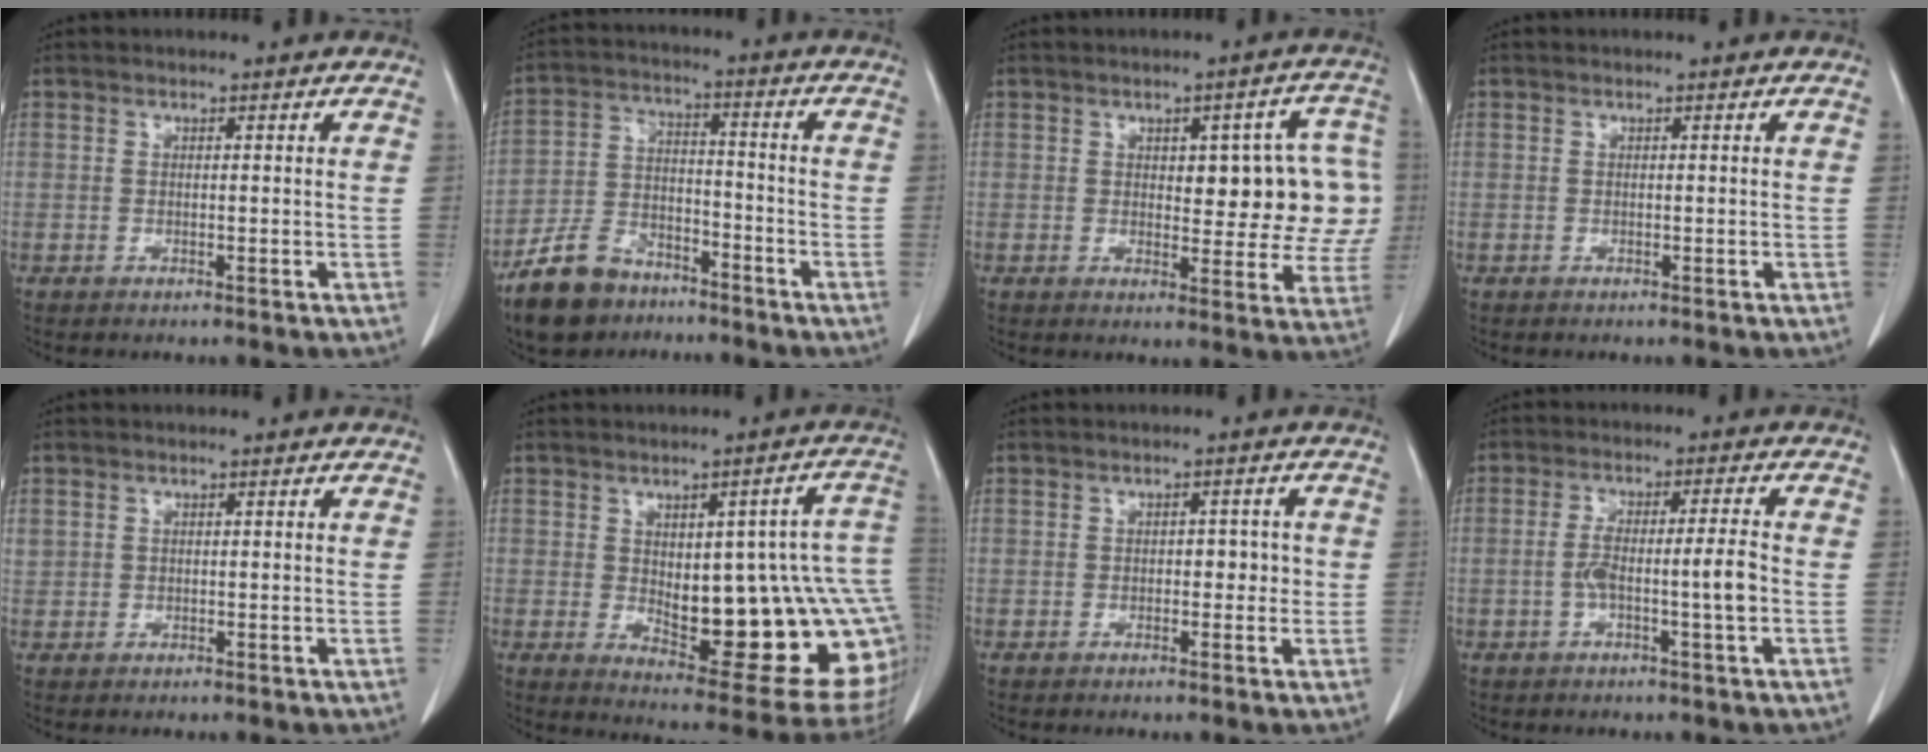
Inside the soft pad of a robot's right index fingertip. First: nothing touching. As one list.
[{"total": 10.3, "force": [-7.7, 5.6, 4.1], "torque": [-0.098, 0.001, -0.143]}, {"total": 11.9, "force": [1.3, 5.1, 10.6], "torque": [-0.106, 0.023, 0.019]}, {"total": 0.0}, {"total": 1.4, "force": [0.6, 1.2, 0.4], "torque": [-0.007, 0.012, 0.014]}, {"total": 22.6, "force": [-1.3, 6.5, 21.6], "torque": [-0.204, 0.015, 0.008]}, {"total": 2.6, "force": [-0.2, 1.6, 2.0], "torque": [-0.017, 0.007, -0.004]}, {"total": 6.1, "force": [-1.4, 0.0, 5.9], "torque": [-0.115, 0.011, -0.022]}]